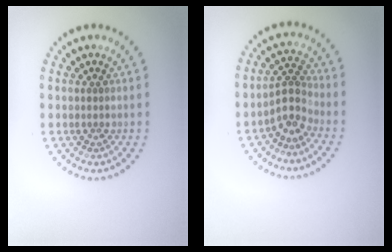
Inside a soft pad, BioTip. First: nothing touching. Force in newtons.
{"total": 2.6, "press": 1.9, "slide": 1.8}